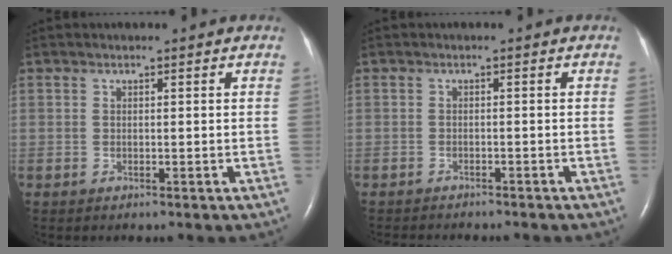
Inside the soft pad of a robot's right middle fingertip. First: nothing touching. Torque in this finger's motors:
{"motor_torque": [0.20, -0.22, -0.04, 0.03]}